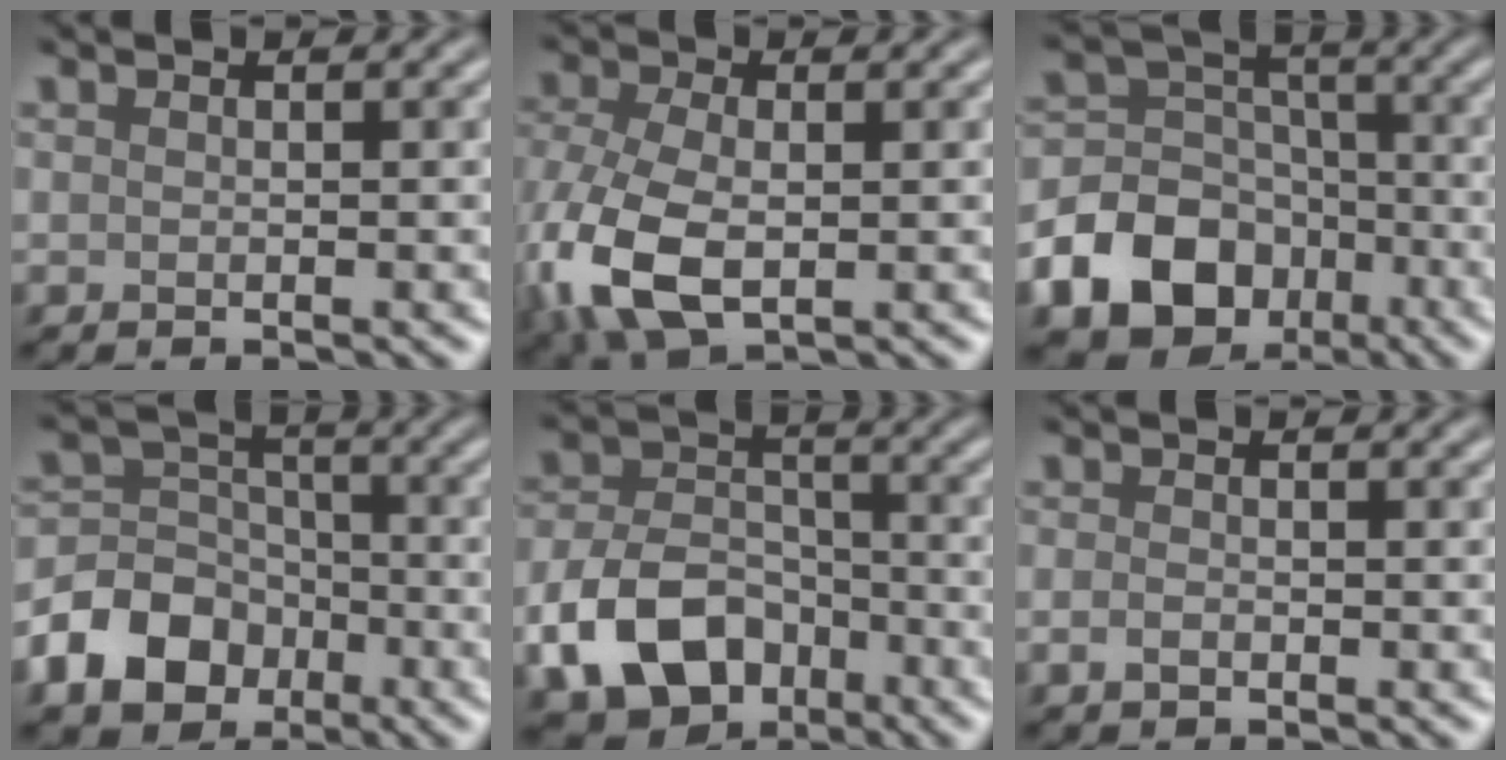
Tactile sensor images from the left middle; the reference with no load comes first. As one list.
[{"total": 9.1, "force": [-2.3, 5.5, 6.9], "torque": [-0.187, -0.019, -0.044]}, {"total": 16.2, "force": [-7.7, 13.0, 6.0], "torque": [-0.126, -0.048, -0.150]}, {"total": 7.5, "force": [-3.7, 5.7, 3.3], "torque": [-0.059, 0.003, -0.084]}, {"total": 8.7, "force": [-4.1, 6.1, 4.7], "torque": [-0.089, -0.005, -0.084]}, {"total": 1.1, "force": [-0.5, 0.8, 0.7], "torque": [-0.013, -0.001, -0.012]}]